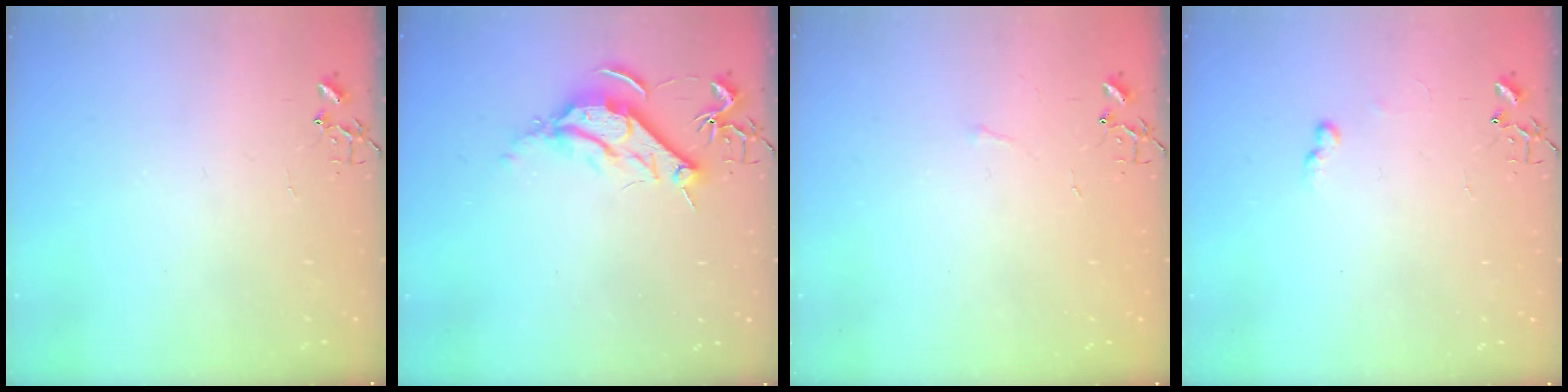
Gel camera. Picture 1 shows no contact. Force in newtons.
{"total": 9.8, "press": 9.8, "slide": 0.5}
{"total": 2.7, "press": 2.7, "slide": 0.4}
{"total": 5.4, "press": 5.4, "slide": 0.6}